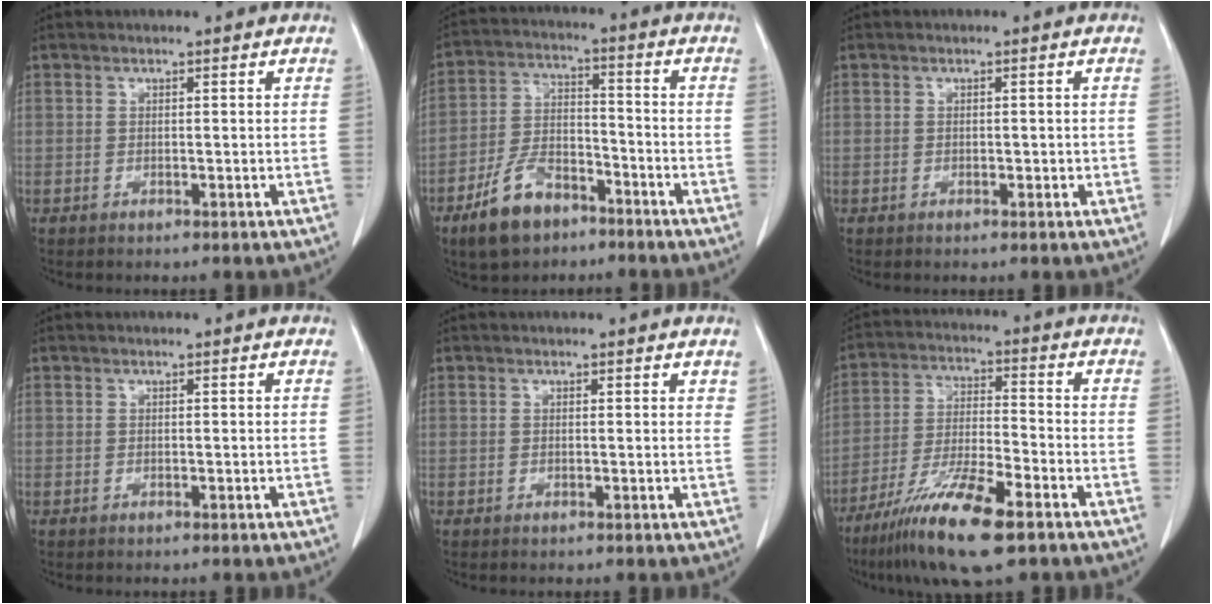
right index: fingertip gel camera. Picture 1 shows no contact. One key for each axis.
{"total": 8.7, "fx": -5.9, "fy": 3.9, "fz": 5.1, "tx": -0.118, "ty": 0.003, "tz": -0.114}
{"total": 0.9, "fx": -0.1, "fy": 0.7, "fz": 0.5, "tx": -0.003, "ty": 0.003, "tz": -0.001}
{"total": 0.0}
{"total": 1.1, "fx": 1.0, "fy": 0.5, "fz": 0.2, "tx": 0.007, "ty": 0.003, "tz": 0.009}
{"total": 12.8, "fx": -8.0, "fy": 1.7, "fz": 9.8, "tx": -0.188, "ty": -0.028, "tz": -0.143}